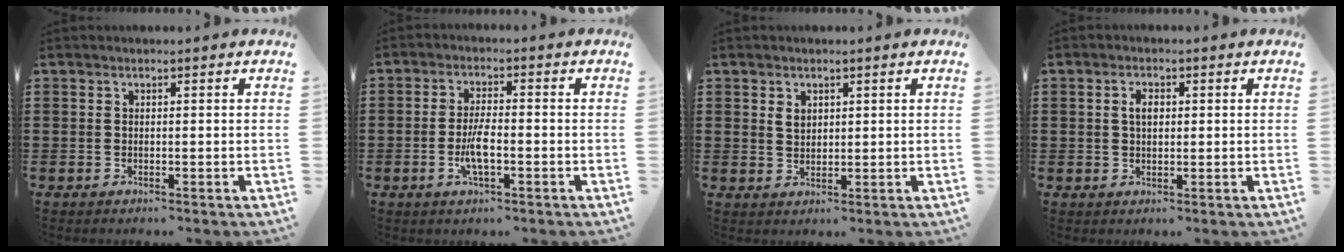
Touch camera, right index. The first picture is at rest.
{"total": 5.0, "force": [-1.6, 1.2, 4.6], "torque": [-0.099, -0.006, -0.033]}
{"total": 1.9, "force": [0.9, 1.3, 0.9], "torque": [-0.021, 0.005, 0.017]}
{"total": 2.4, "force": [0.4, 1.4, 1.9], "torque": [-0.041, 0.009, 0.006]}